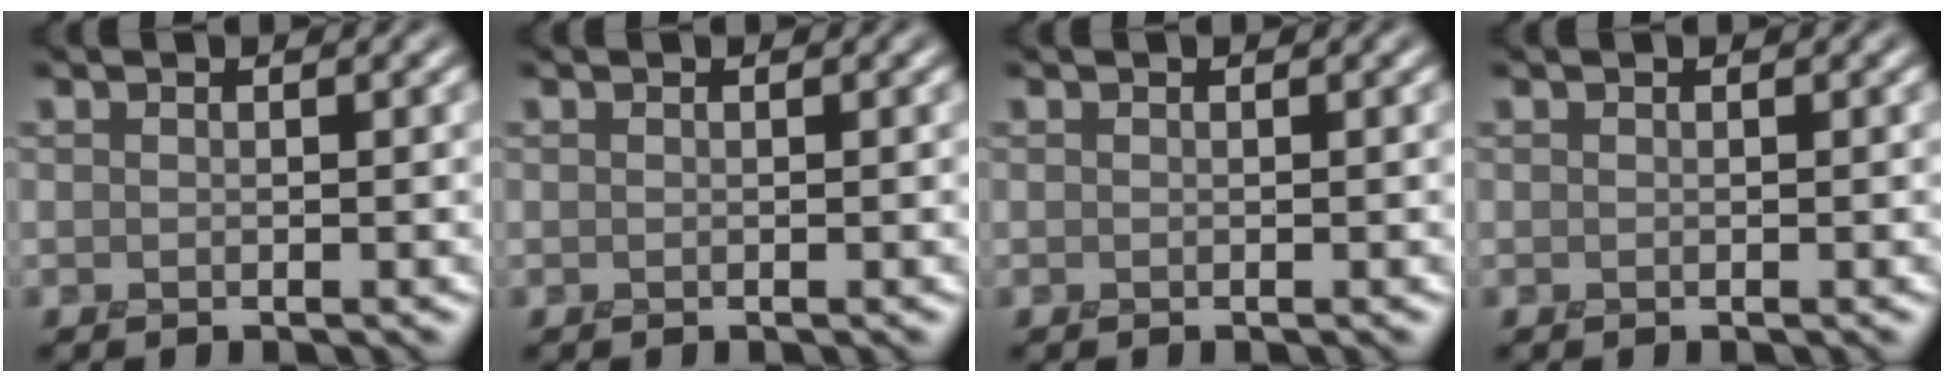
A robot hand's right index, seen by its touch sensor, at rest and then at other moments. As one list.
[{"total": 0.0}, {"total": 0.0}, {"total": 0.0}]